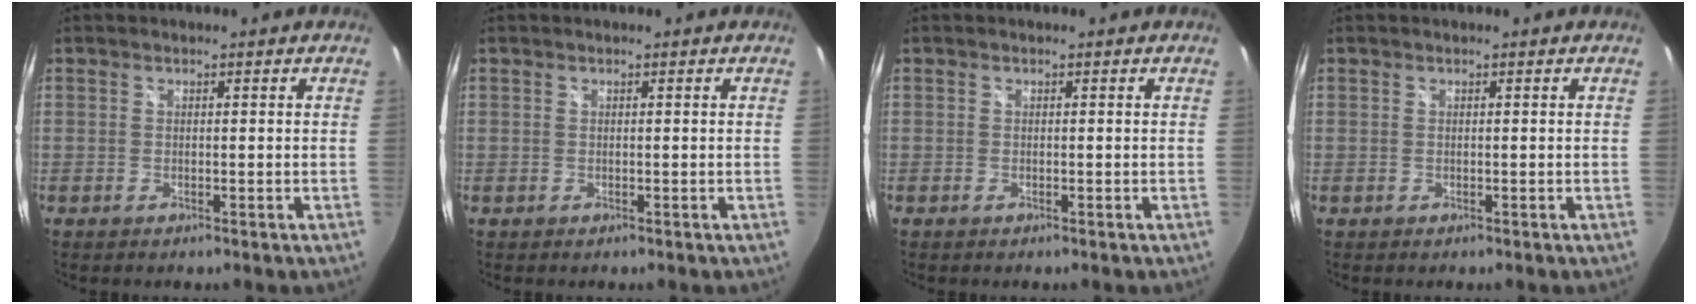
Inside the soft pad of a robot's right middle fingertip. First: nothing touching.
{"total": 0.0}
{"total": 0.0}
{"total": 0.0}